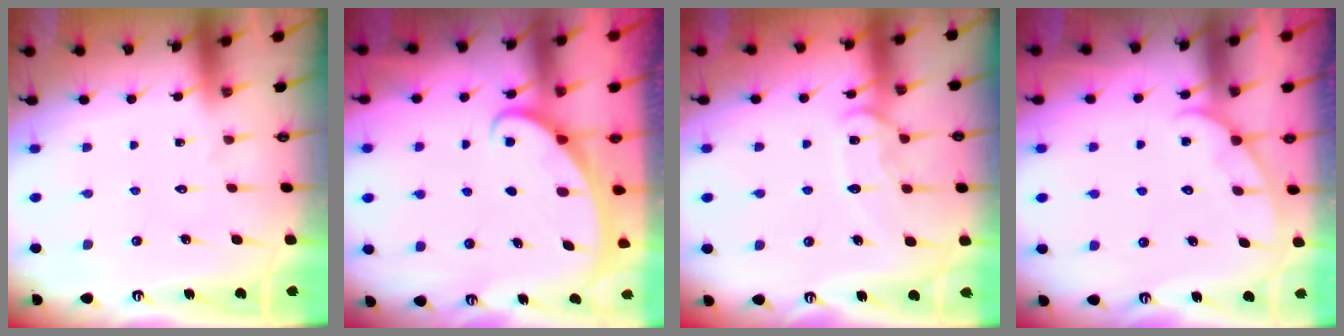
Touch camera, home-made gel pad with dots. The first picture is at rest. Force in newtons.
{"total": 2.1, "press": 2.1, "slide": 0.1}
{"total": 12.1, "press": 12.1, "slide": 1.1}
{"total": 3.6, "press": 3.6, "slide": 0.3}